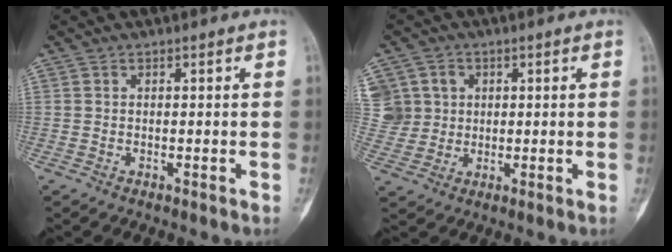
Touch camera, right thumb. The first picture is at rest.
{"total": 8.7, "force": [2.5, 8.1, 1.9], "torque": [-0.020, 0.012, 0.055]}